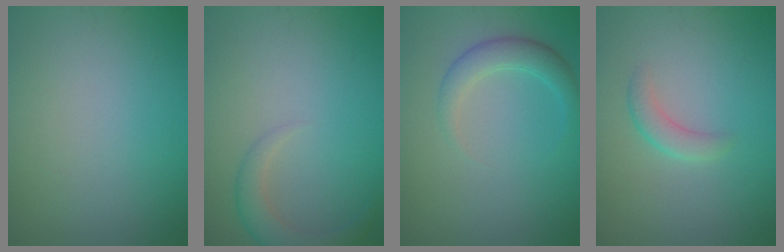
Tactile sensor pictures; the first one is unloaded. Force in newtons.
{"total": 2.6, "press": 2.5, "slide": 0.2}
{"total": 2.7, "press": 2.6, "slide": 0.4}
{"total": 1.8, "press": 1.8, "slide": 0.1}